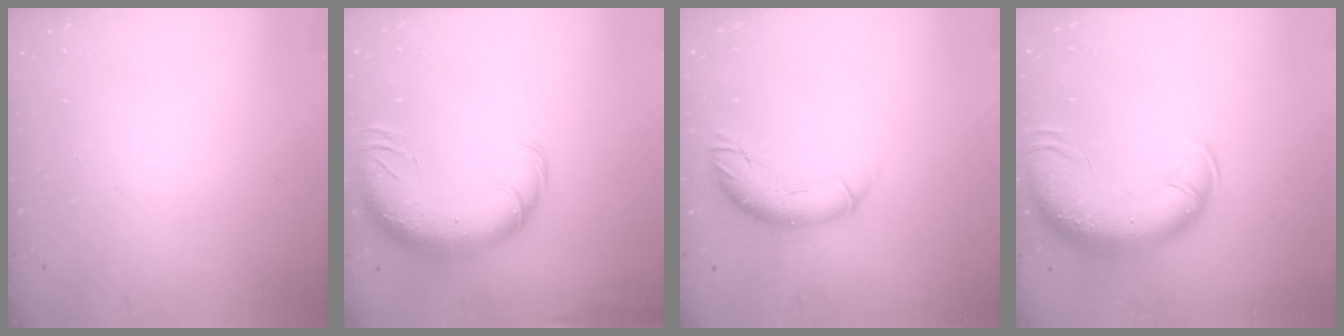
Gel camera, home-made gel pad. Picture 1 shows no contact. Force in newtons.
{"total": 17.1, "press": 16.6, "slide": 4.0}
{"total": 10.1, "press": 10.0, "slide": 1.3}
{"total": 16.2, "press": 15.8, "slide": 3.6}